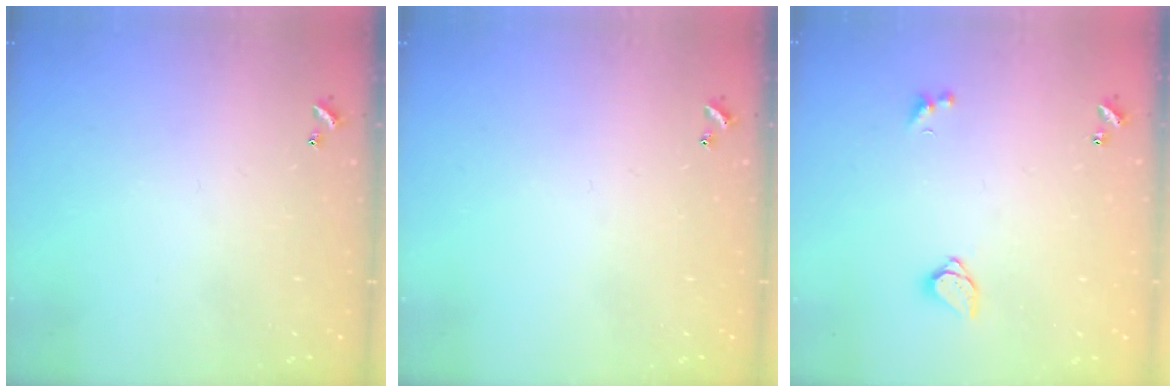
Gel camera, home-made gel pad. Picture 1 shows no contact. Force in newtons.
{"total": 0.0}
{"total": 1.5, "press": 1.5, "slide": 0.3}